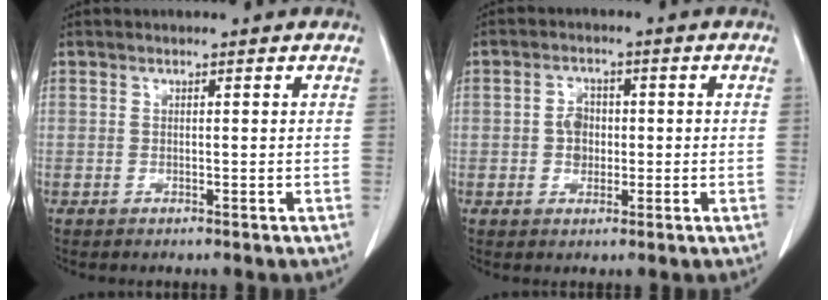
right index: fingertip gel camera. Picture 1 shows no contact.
{"total": 3.4, "force": [-0.3, 2.7, 2.0], "torque": [-0.034, 0.008, -0.005]}